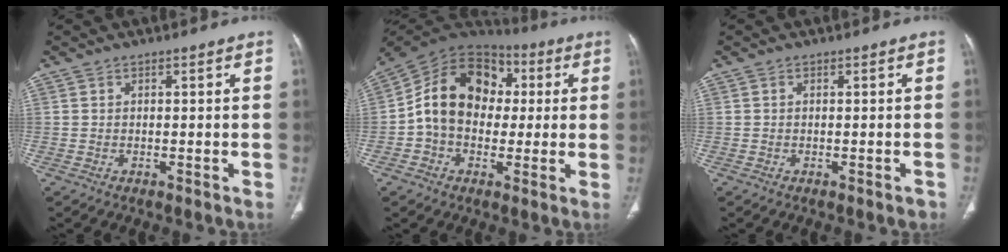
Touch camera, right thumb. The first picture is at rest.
{"total": 16.2, "force": [0.8, 12.4, 10.4], "torque": [-0.148, 0.042, 0.002]}
{"total": 1.1, "force": [-0.6, 0.4, 0.8], "torque": [-0.008, -0.001, -0.007]}